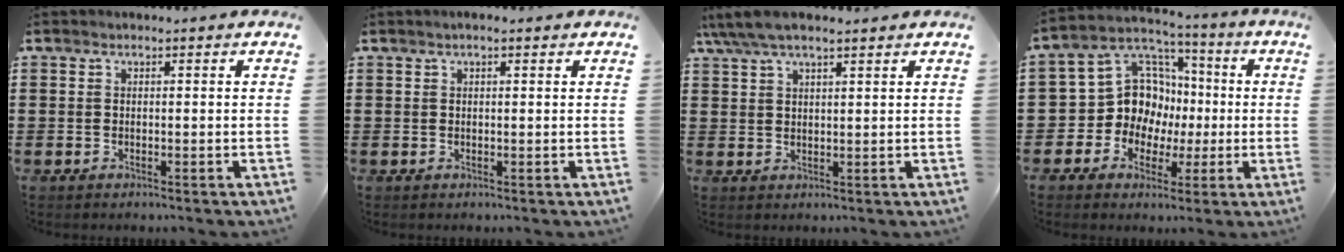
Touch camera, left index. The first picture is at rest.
{"total": 0.9, "force": [0.5, 0.1, 0.8], "torque": [-0.014, 0.002, 0.008]}
{"total": 4.8, "force": [3.6, 1.1, 3.0], "torque": [-0.066, 0.002, 0.066]}
{"total": 11.4, "force": [-0.3, 10.7, 4.0], "torque": [-0.130, -0.001, 0.000]}